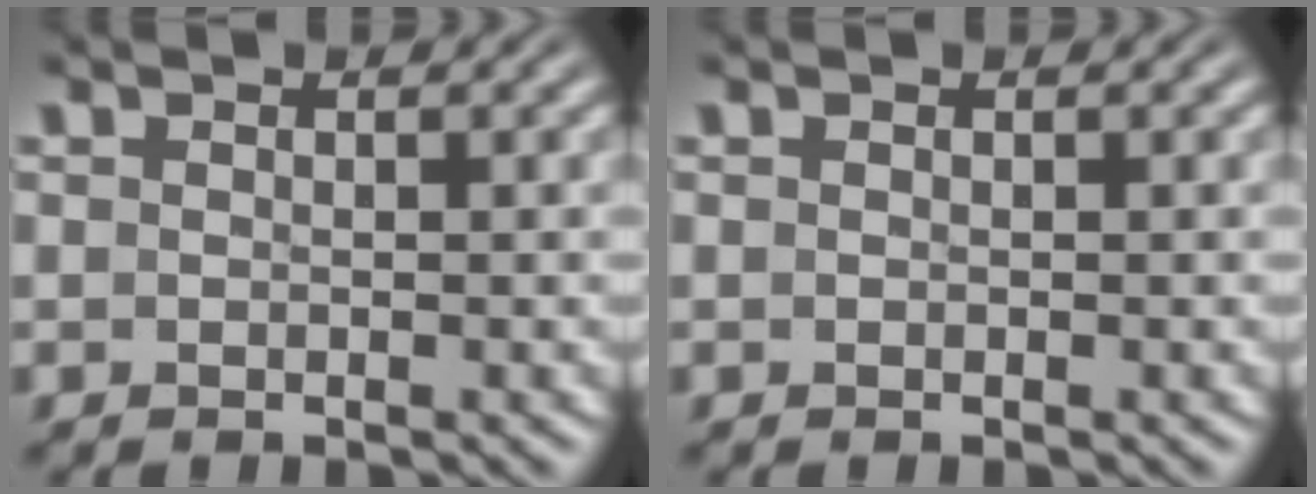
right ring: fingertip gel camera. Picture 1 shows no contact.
{"total": 0.0}